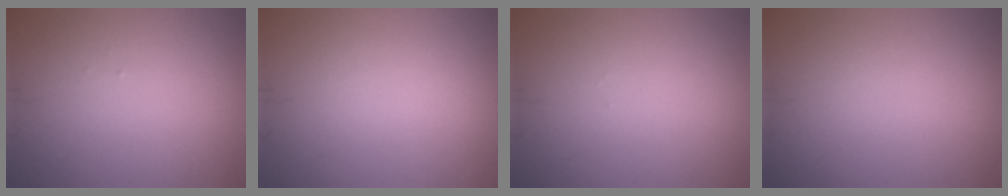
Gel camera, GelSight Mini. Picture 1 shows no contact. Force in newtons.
{"total": 0.0}
{"total": 0.0}
{"total": 0.0}